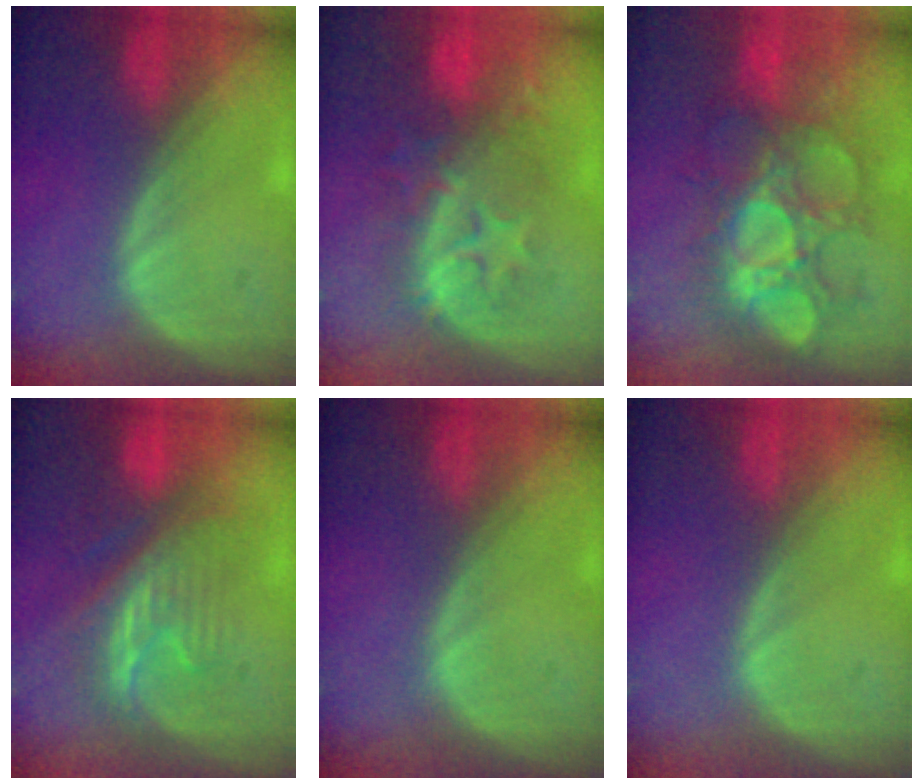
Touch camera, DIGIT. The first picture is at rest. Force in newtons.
{"total": 9.7, "press": 9.1, "slide": 3.2}
{"total": 9.9, "press": 9.9, "slide": 1.0}
{"total": 8.5, "press": 8.3, "slide": 1.9}
{"total": 0.0}
{"total": 0.0}